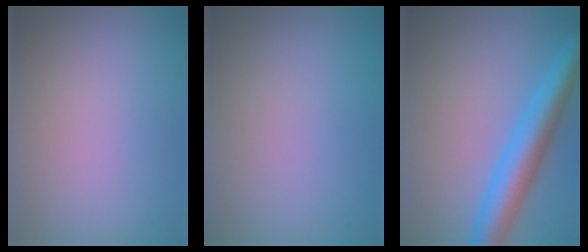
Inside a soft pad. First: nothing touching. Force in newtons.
{"total": 0.0}
{"total": 6.2, "press": 6.2, "slide": 0.2}